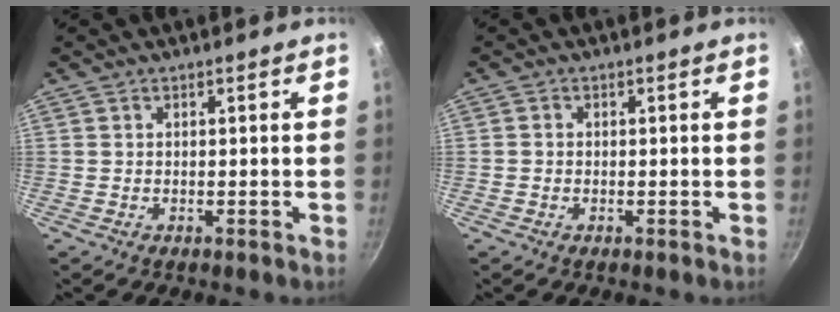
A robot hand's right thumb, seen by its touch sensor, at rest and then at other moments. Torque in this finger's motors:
{"motor_torque": [-0.22, -0.47, -0.21, -0.09, -0.05]}